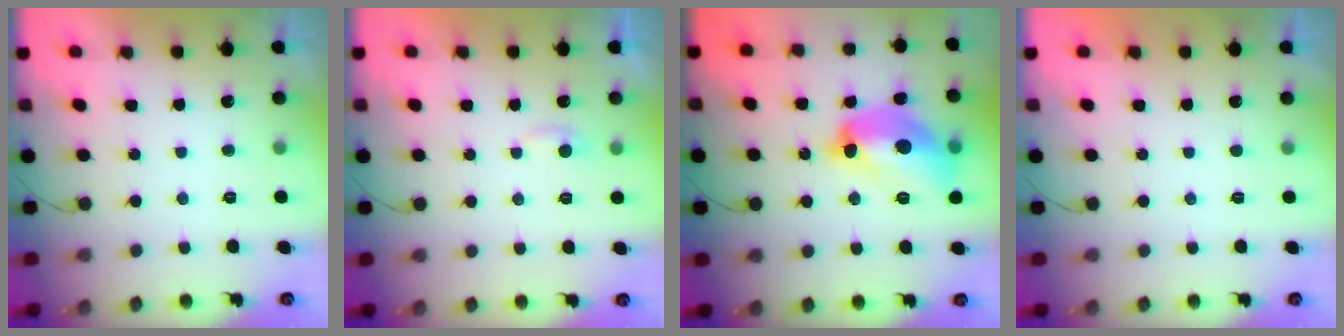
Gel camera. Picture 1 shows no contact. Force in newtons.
{"total": 2.7, "press": 2.7, "slide": 0.2}
{"total": 16.1, "press": 16.1, "slide": 1.8}
{"total": 0.0}